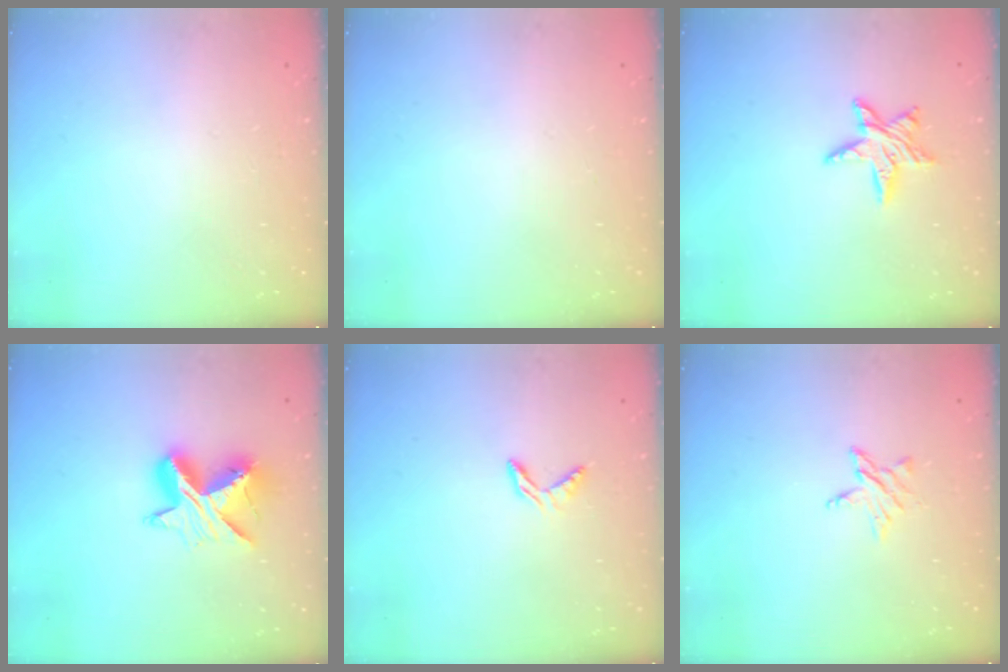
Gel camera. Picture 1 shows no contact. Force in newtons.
{"total": 0.0}
{"total": 8.7, "press": 8.6, "slide": 0.6}
{"total": 10.1, "press": 10.1, "slide": 0.7}
{"total": 4.2, "press": 4.2, "slide": 0.3}
{"total": 5.0, "press": 5.0, "slide": 0.6}